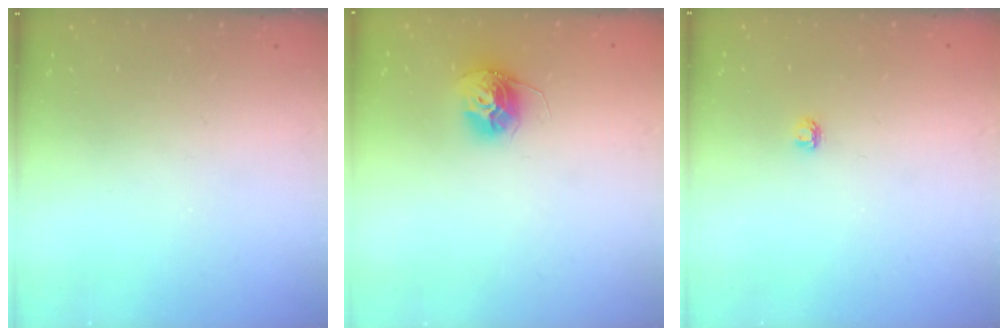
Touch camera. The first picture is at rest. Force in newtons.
{"total": 11.9, "press": 11.9, "slide": 1.0}
{"total": 3.2, "press": 3.2, "slide": 0.4}